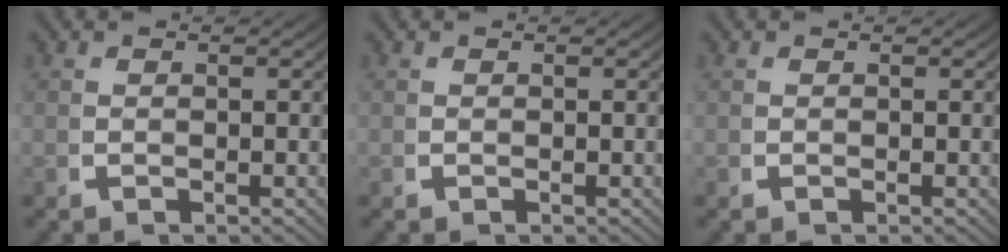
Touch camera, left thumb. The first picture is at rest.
{"total": 0.0}
{"total": 0.0}